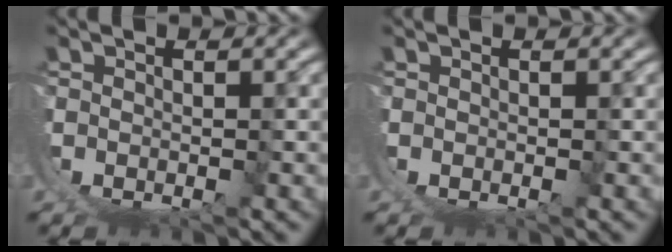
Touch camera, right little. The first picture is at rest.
{"total": 0.0}